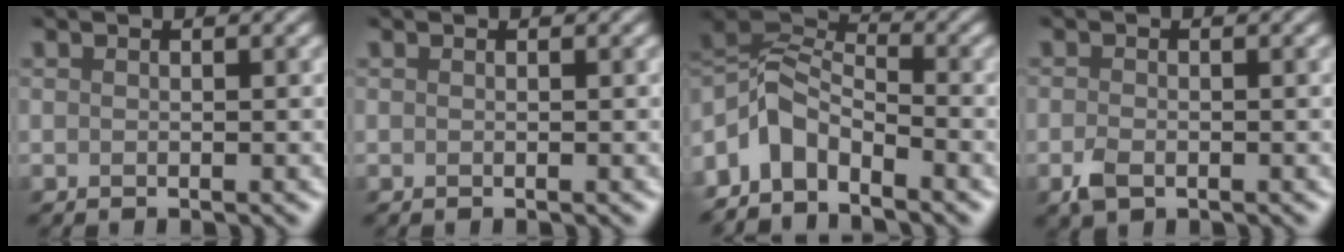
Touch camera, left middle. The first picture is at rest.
{"total": 0.0}
{"total": 5.1, "force": [-3.2, 2.9, 2.7], "torque": [-0.055, 0.007, -0.076]}
{"total": 1.4, "force": [-0.8, 0.9, 0.7], "torque": [-0.025, -0.005, -0.021]}